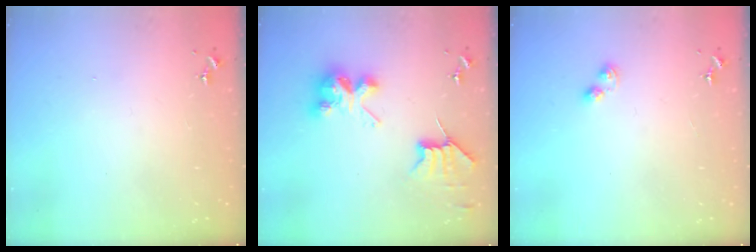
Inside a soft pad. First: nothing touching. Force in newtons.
{"total": 8.5, "press": 8.5, "slide": 0.5}
{"total": 3.2, "press": 3.2, "slide": 0.4}